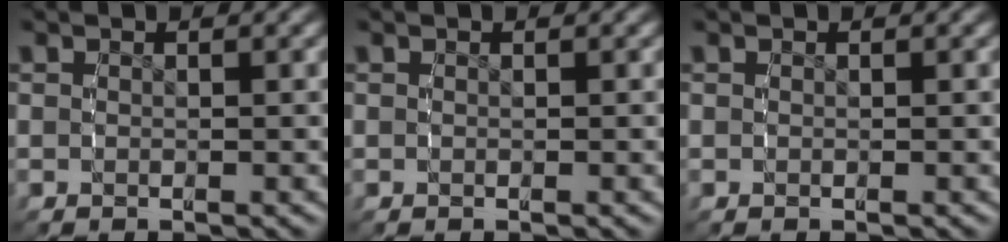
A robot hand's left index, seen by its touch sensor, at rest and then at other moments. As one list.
[{"total": 0.0}, {"total": 0.0}]